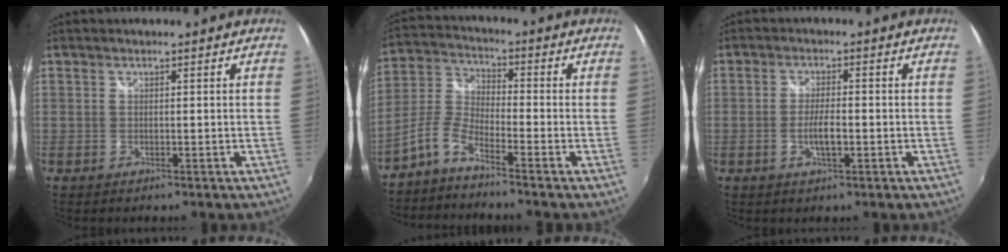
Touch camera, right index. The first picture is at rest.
{"total": 5.4, "force": [-4.0, 1.1, 3.4], "torque": [-0.087, 0.013, -0.094]}
{"total": 4.1, "force": [-1.1, 1.1, 3.8], "torque": [-0.074, -0.003, -0.020]}